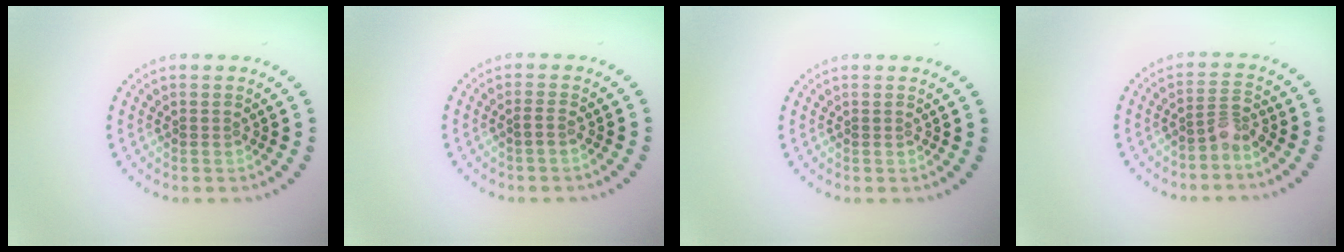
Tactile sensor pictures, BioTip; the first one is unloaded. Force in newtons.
{"total": 0.6, "press": 0.3, "slide": 0.6}
{"total": 0.0}
{"total": 2.0, "press": 1.5, "slide": 1.3}